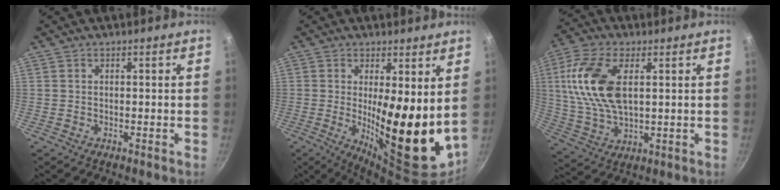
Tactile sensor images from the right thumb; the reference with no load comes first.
{"total": 15.8, "force": [1.6, 4.8, 15.0], "torque": [-0.201, -0.043, 0.032]}
{"total": 15.0, "force": [3.3, 7.9, 12.4], "torque": [-0.246, -0.002, 0.063]}